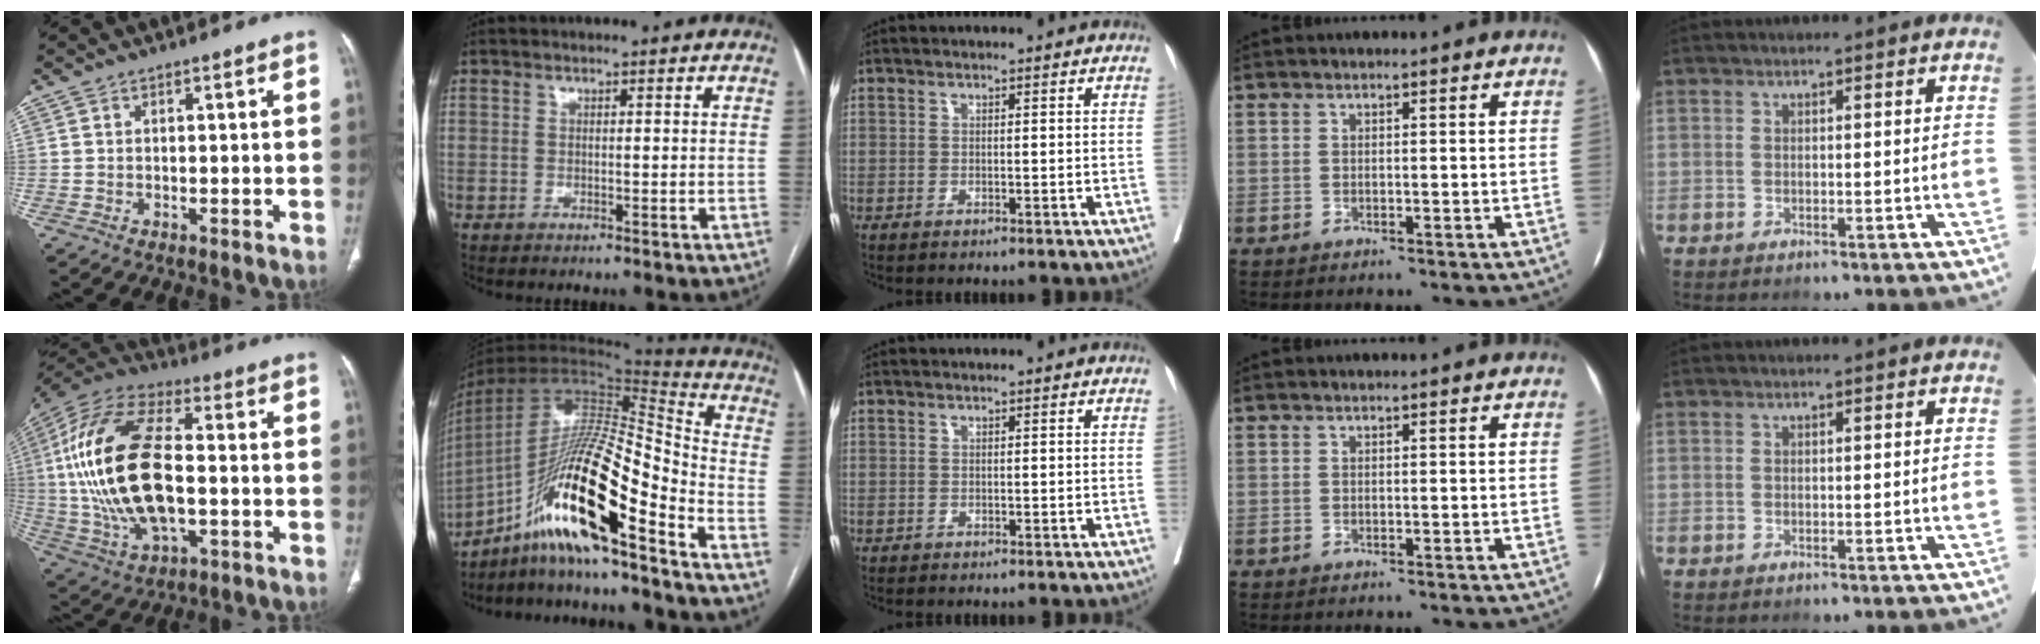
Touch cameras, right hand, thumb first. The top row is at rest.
{"thumb": {"total": 24.9, "force": [-0.4, 12.5, 21.6], "torque": [-0.444, 0.009, -0.006]}, "index": {"total": 20.2, "force": [-11.9, 2.0, 16.2], "torque": [-0.324, -0.003, -0.217]}}